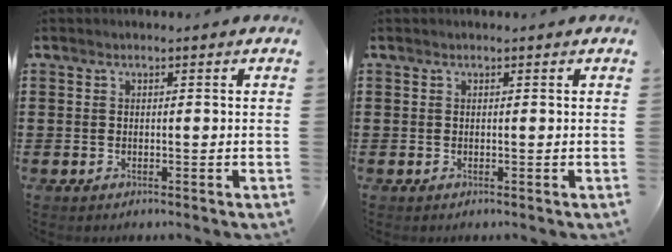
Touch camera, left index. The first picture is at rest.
{"total": 0.0}